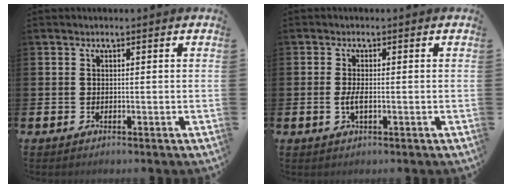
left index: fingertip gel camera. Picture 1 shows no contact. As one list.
[{"total": 1.9, "force": [-0.3, 0.6, 1.8], "torque": [-0.038, 0.003, -0.004]}]